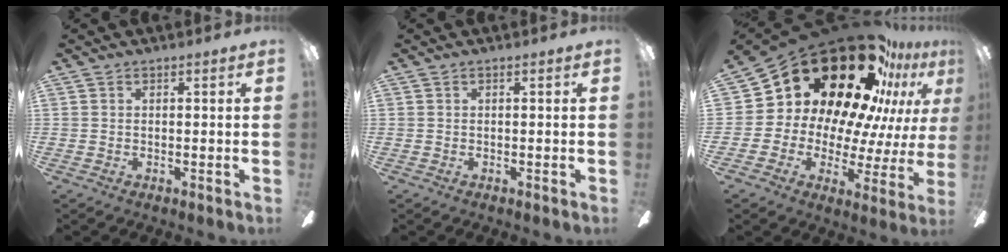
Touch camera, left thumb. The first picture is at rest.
{"total": 0.0}
{"total": 27.6, "force": [18.0, 13.2, 16.2], "torque": [-0.269, -0.145, 0.332]}